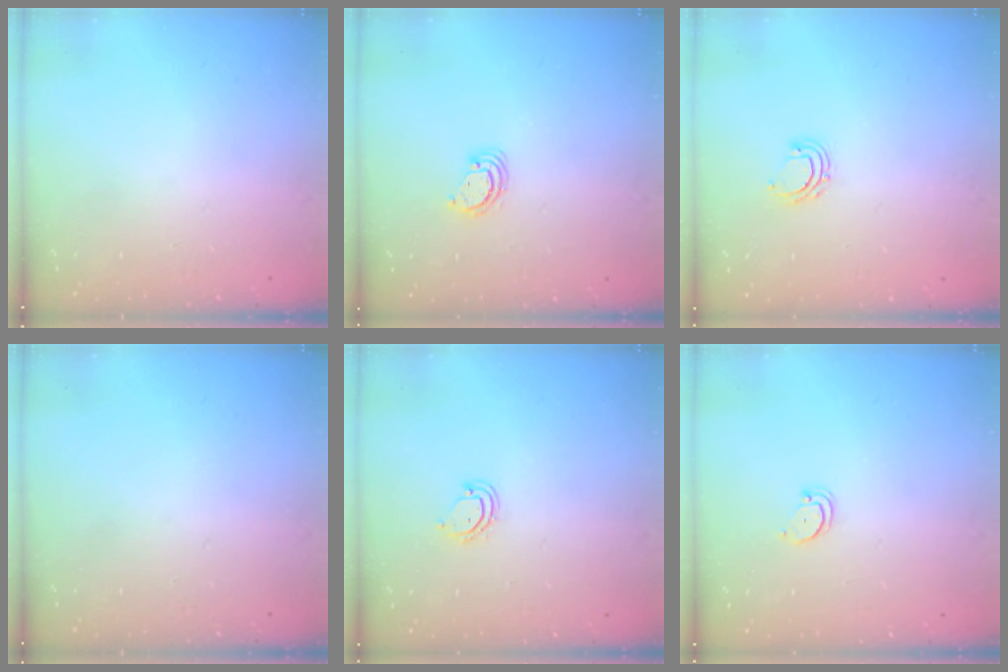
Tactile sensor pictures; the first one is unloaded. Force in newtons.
{"total": 2.9, "press": 2.9, "slide": 0.3}
{"total": 5.7, "press": 5.7, "slide": 0.6}
{"total": 0.0}
{"total": 5.2, "press": 5.2, "slide": 0.2}
{"total": 2.5, "press": 2.5, "slide": 0.2}